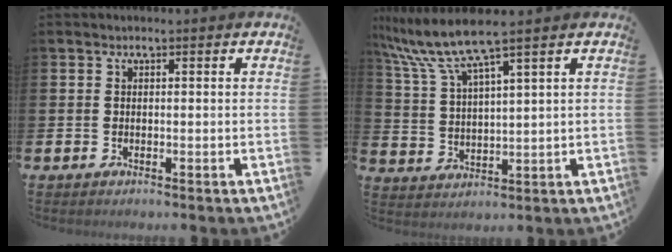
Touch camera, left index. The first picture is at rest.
{"total": 7.9, "force": [6.5, 0.6, 4.5], "torque": [-0.114, -0.021, 0.113]}